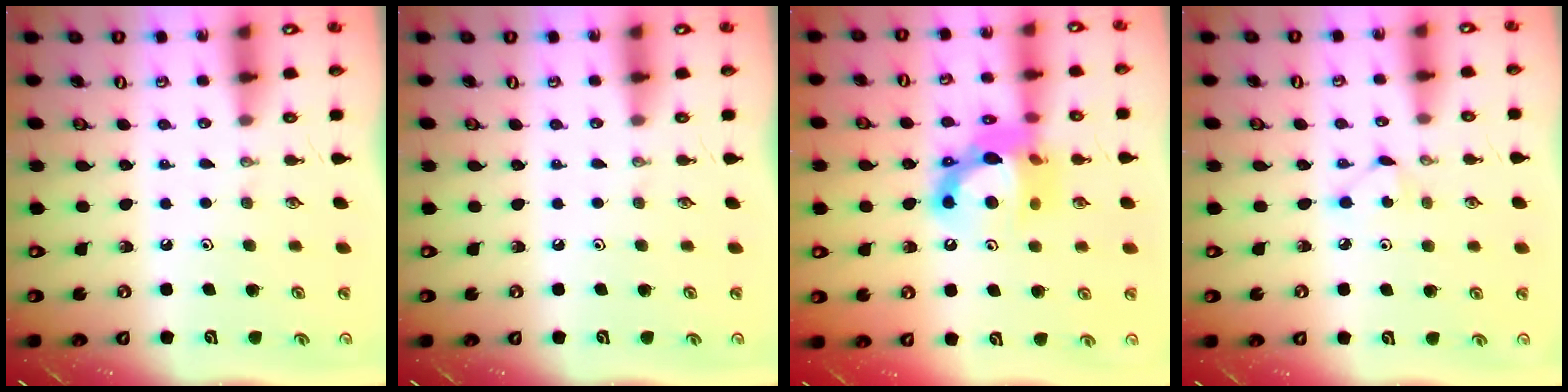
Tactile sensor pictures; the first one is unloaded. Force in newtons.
{"total": 0.0}
{"total": 14.6, "press": 14.6, "slide": 1.0}
{"total": 3.2, "press": 3.2, "slide": 0.5}